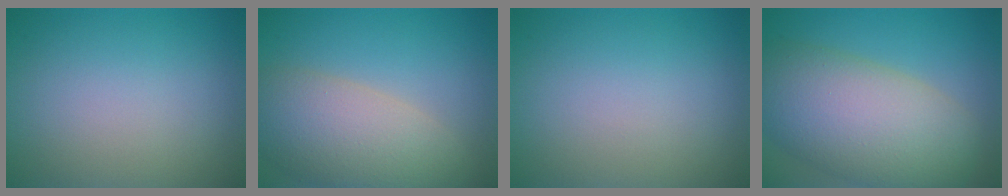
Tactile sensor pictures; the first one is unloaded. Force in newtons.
{"total": 7.9, "press": 7.9, "slide": 0.7}
{"total": 0.0}
{"total": 11.2, "press": 11.2, "slide": 0.6}